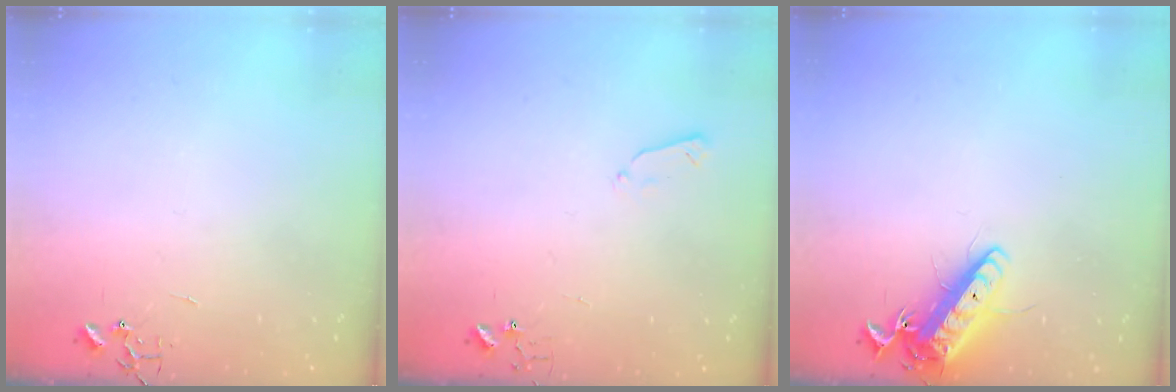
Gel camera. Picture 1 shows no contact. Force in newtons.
{"total": 3.3, "press": 3.2, "slide": 0.6}
{"total": 13.6, "press": 13.4, "slide": 2.3}